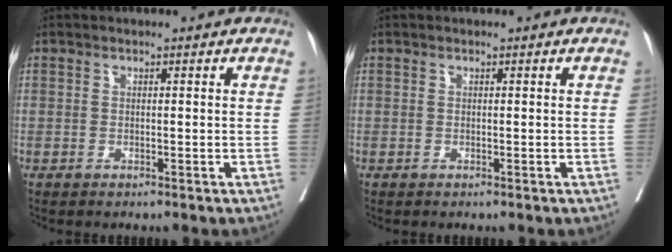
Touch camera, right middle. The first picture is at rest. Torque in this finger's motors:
{"motor_torque": [0.00, 0.00, 0.00, 0.00]}